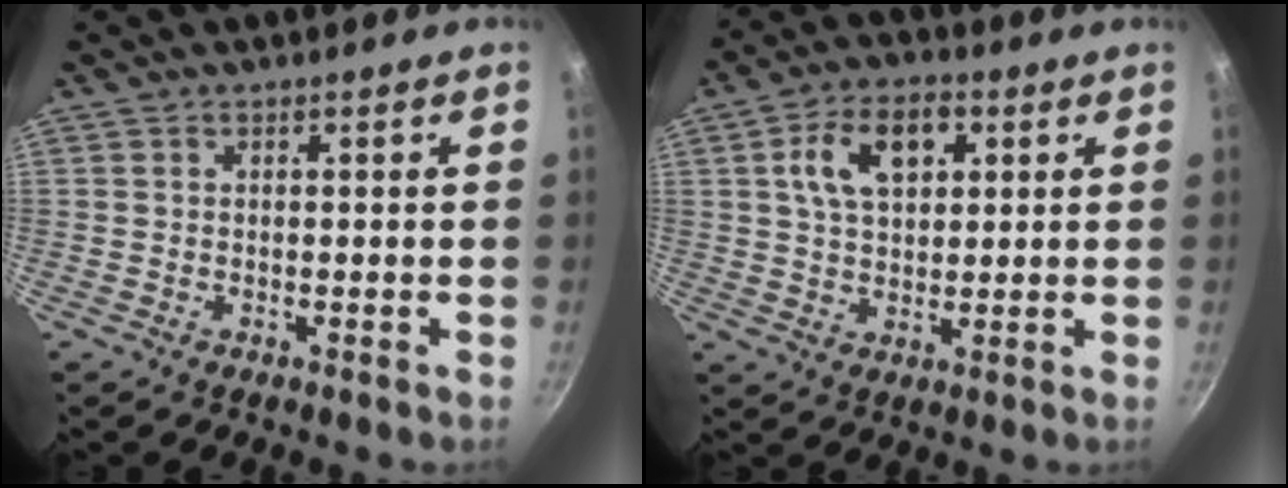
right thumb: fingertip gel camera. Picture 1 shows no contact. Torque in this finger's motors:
{"motor_torque": [-0.50, 1.05, 0.45, -0.37, 0.26]}